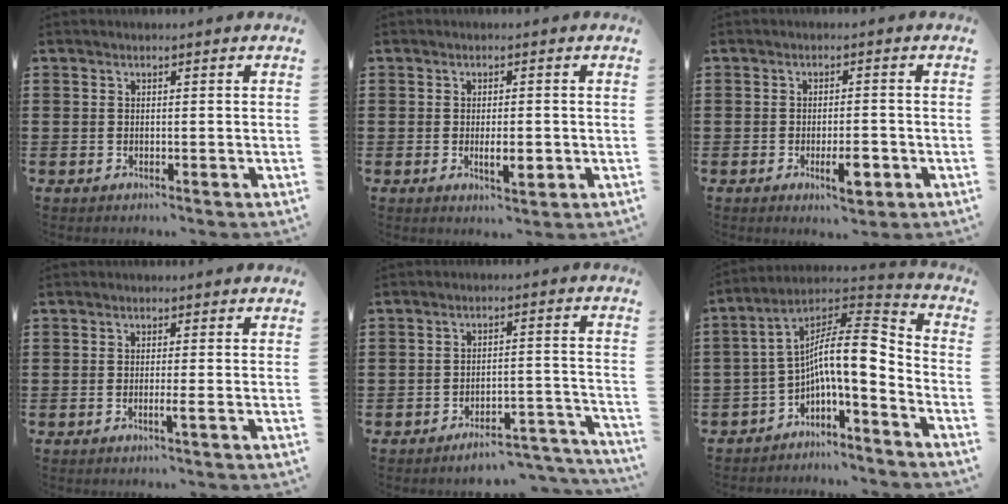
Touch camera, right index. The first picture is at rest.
{"total": 3.6, "force": [-0.7, 1.3, 3.3], "torque": [-0.049, 0.000, -0.015]}
{"total": 4.0, "force": [-1.8, 1.2, 3.4], "torque": [-0.055, 0.000, -0.029]}
{"total": 1.7, "force": [-0.5, -0.2, 1.5], "torque": [-0.026, -0.006, -0.010]}
{"total": 4.6, "force": [-4.3, 0.7, 1.5], "torque": [-0.024, 0.005, -0.085]}
{"total": 11.2, "force": [-1.1, 2.9, 10.8], "torque": [-0.205, -0.016, -0.028]}